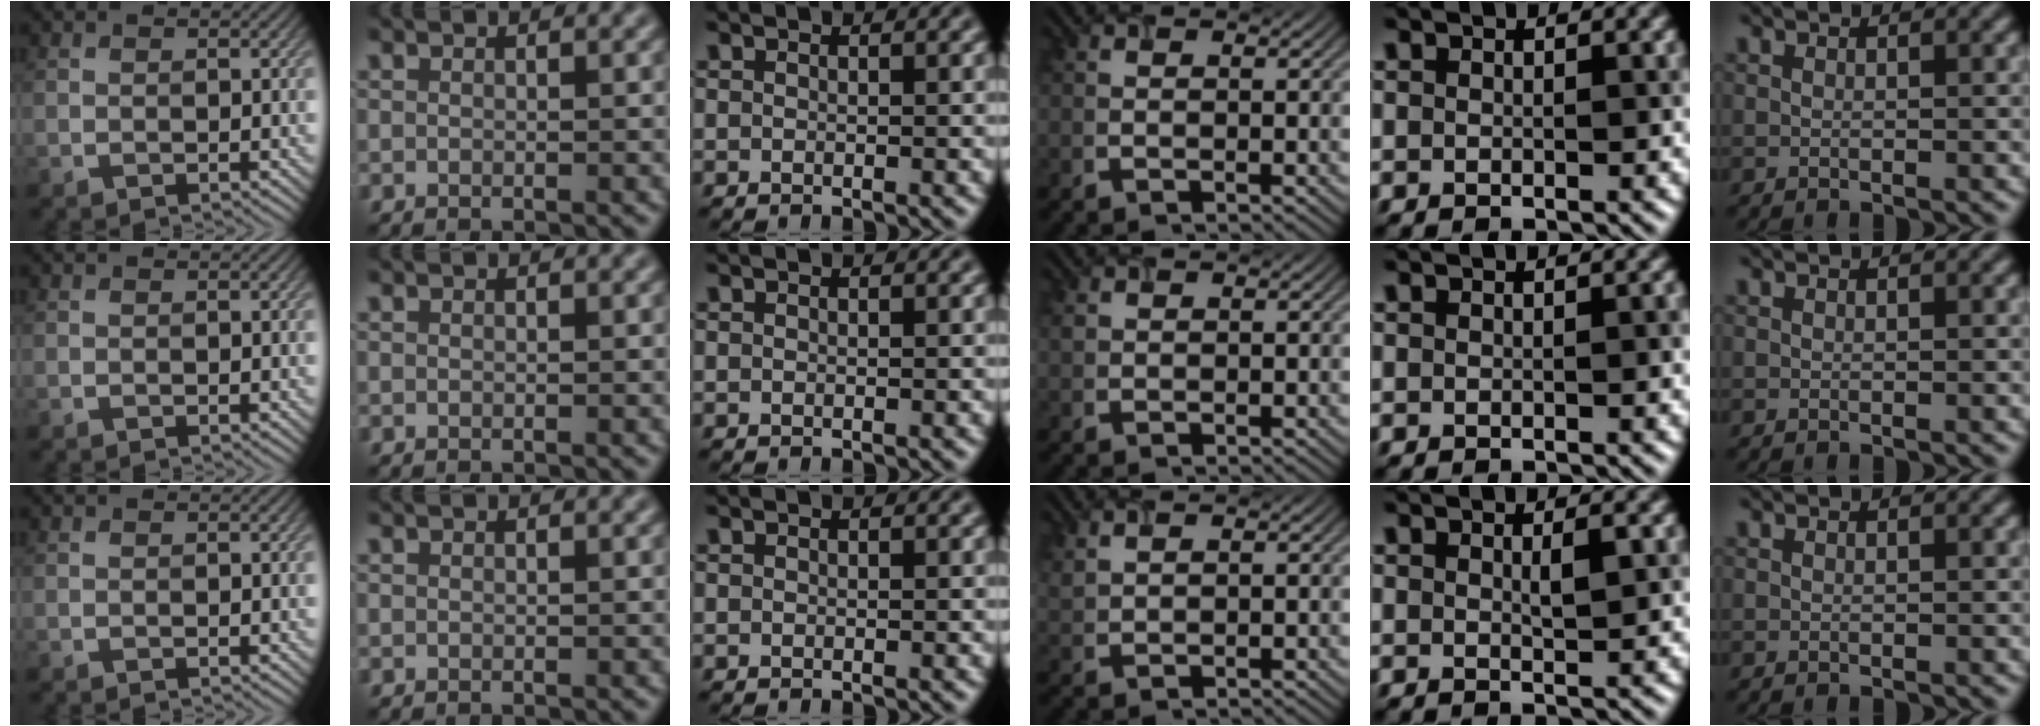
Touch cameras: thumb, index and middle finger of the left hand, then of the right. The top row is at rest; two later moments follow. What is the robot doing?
{"motion": "close", "object": "airpods case & airpods"}